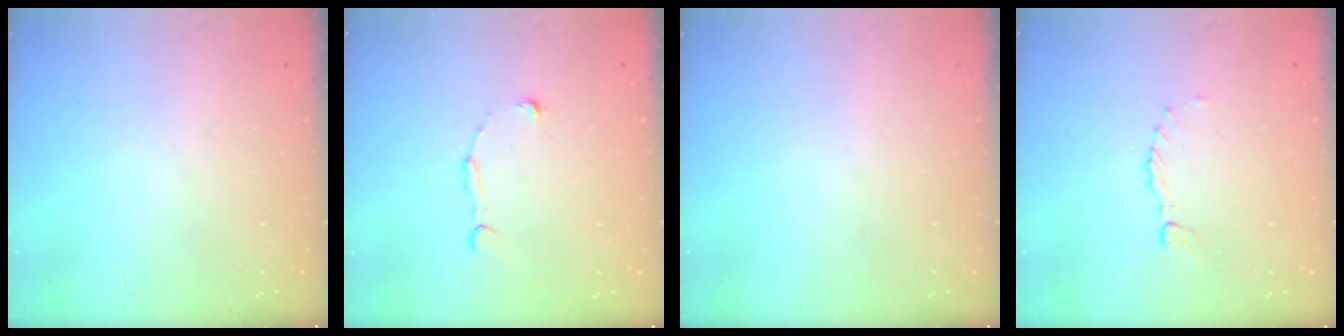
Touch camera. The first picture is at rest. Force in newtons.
{"total": 2.8, "press": 2.8, "slide": 0.2}
{"total": 0.0}
{"total": 0.0}